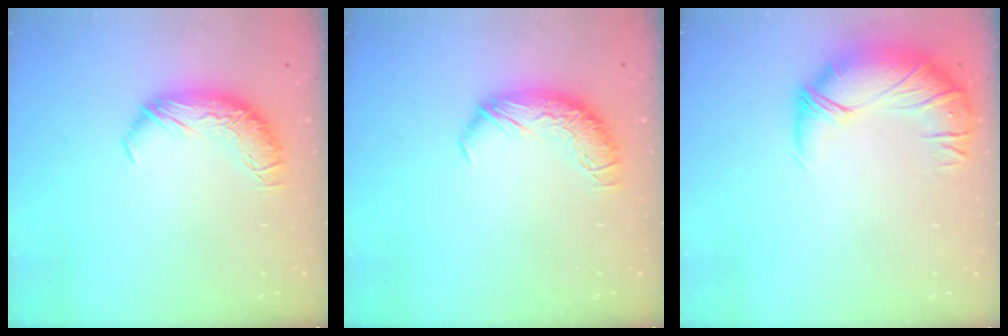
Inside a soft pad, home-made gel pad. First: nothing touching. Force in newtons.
{"total": 0.0}
{"total": 2.7, "press": 1.1, "slide": 2.5}